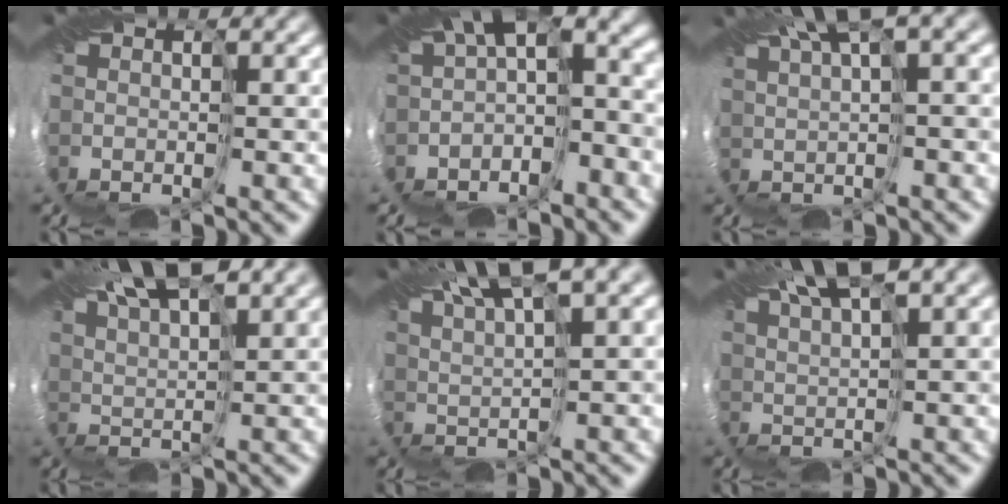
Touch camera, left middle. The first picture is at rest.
{"total": 8.9, "force": [-0.2, 4.4, 7.8], "torque": [-0.117, 0.005, -0.009]}
{"total": 6.3, "force": [3.6, 0.9, 5.0], "torque": [-0.089, 0.023, 0.069]}
{"total": 7.6, "force": [5.0, 1.7, 5.4], "torque": [-0.102, 0.018, 0.085]}
{"total": 8.3, "force": [5.3, 1.5, 6.3], "torque": [-0.114, 0.023, 0.096]}
{"total": 7.0, "force": [4.4, 1.2, 5.2], "torque": [-0.095, 0.022, 0.083]}